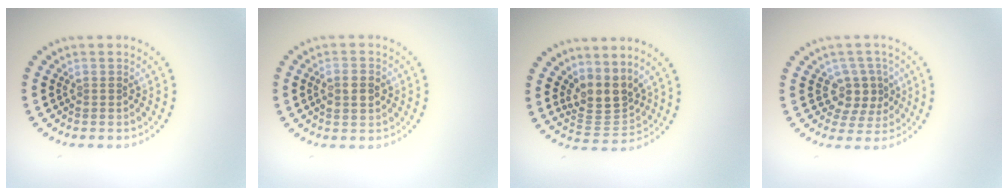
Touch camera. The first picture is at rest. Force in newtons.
{"total": 2.1, "press": 2.1, "slide": 0.3}
{"total": 3.5, "press": 2.7, "slide": 2.3}
{"total": 3.0, "press": 2.3, "slide": 1.9}